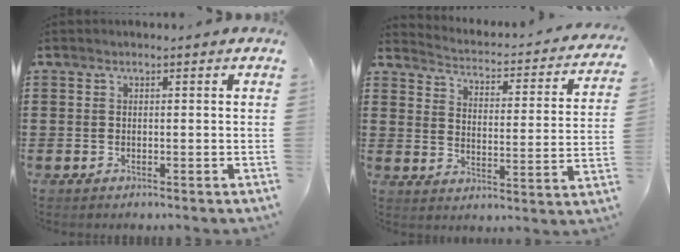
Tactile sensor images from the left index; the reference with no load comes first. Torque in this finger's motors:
{"motor_torque": [0.38, 0.57, -0.09, -0.04]}